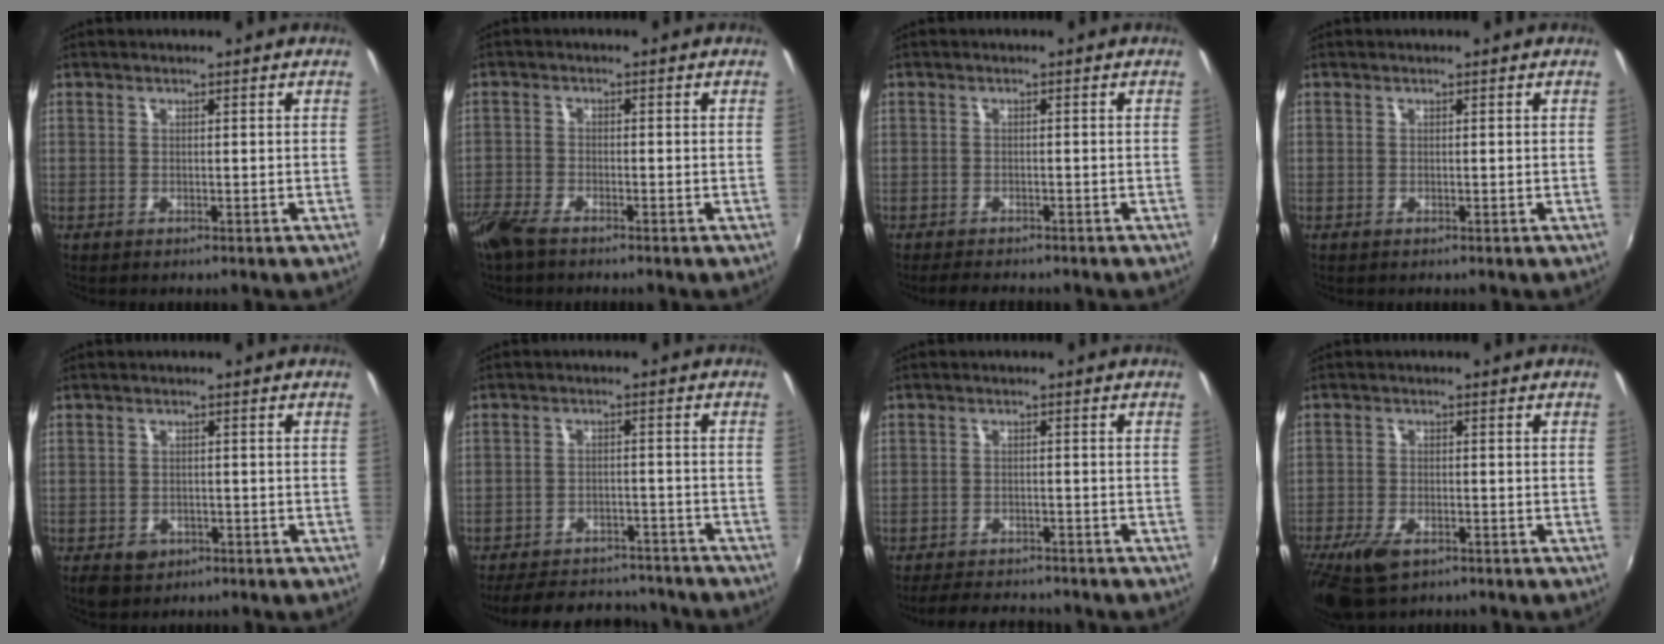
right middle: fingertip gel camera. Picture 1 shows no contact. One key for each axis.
{"total": 6.1, "fx": -5.0, "fy": 1.7, "fz": 3.2, "tx": -0.085, "ty": -0.021, "tz": -0.100}
{"total": 3.3, "fx": -2.9, "fy": 1.3, "fz": 0.9, "tx": -0.029, "ty": -0.006, "tz": -0.049}
{"total": 0.0}
{"total": 4.4, "fx": -2.4, "fy": 3.3, "fz": 1.8, "tx": -0.044, "ty": -0.006, "tz": -0.032}
{"total": 16.7, "fx": -14.4, "fy": 6.4, "fz": 5.8, "tx": -0.132, "ty": 0.025, "tz": -0.184}
{"total": 7.2, "fx": -6.5, "fy": 2.5, "fz": 2.0, "tx": -0.061, "ty": 0.002, "tz": -0.097}
{"total": 8.6, "fx": -5.6, "fy": 4.1, "fz": 5.2, "tx": -0.131, "ty": -0.023, "tz": -0.101}